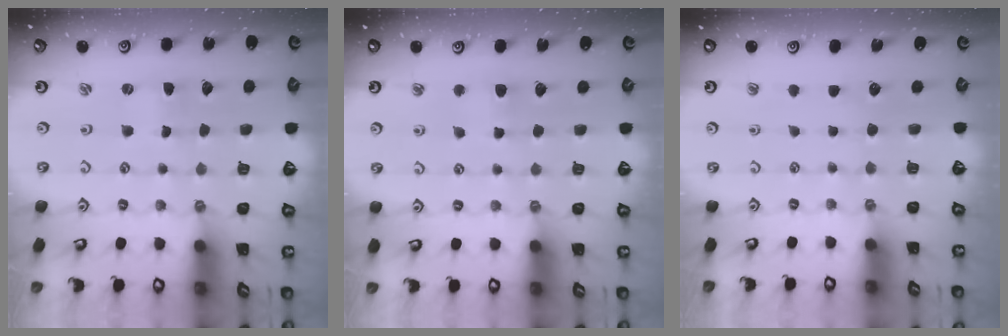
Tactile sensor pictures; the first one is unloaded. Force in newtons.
{"total": 4.1, "press": 4.0, "slide": 0.9}
{"total": 0.0}